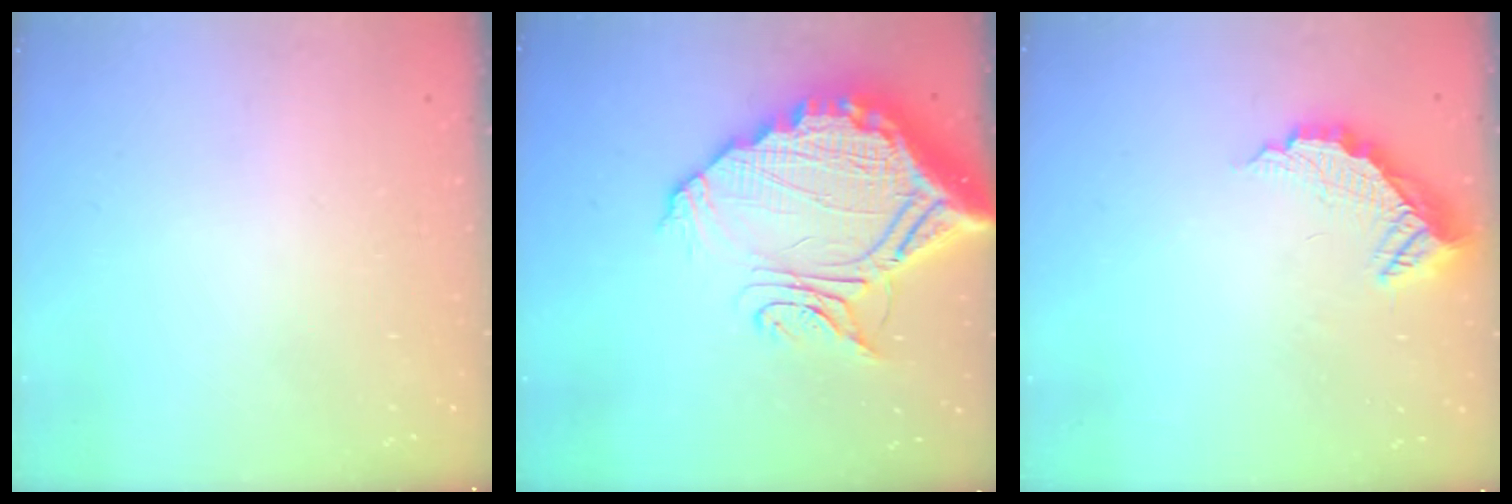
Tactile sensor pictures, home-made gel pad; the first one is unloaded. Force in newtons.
{"total": 23.3, "press": 23.3, "slide": 1.9}
{"total": 9.2, "press": 9.1, "slide": 0.7}